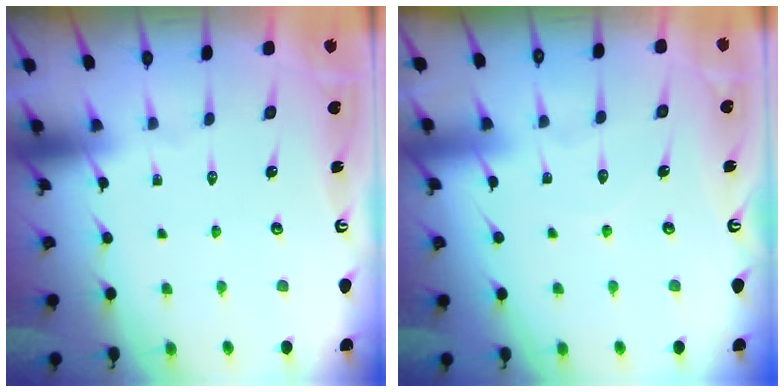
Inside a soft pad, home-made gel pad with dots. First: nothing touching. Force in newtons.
{"total": 4.8, "press": 4.8, "slide": 0.5}